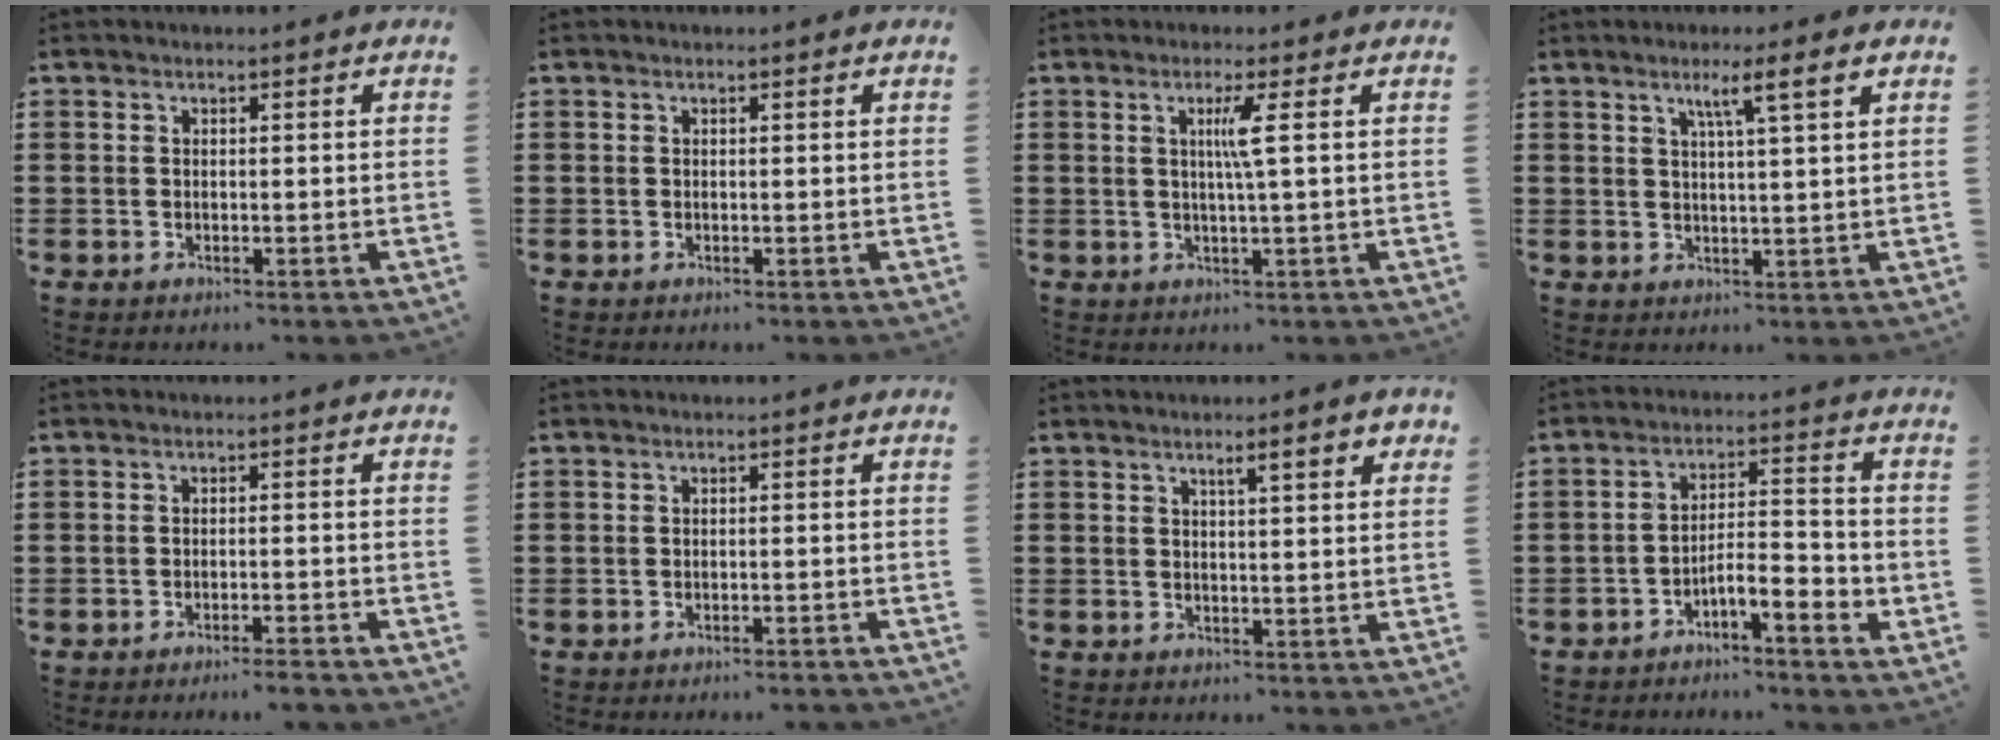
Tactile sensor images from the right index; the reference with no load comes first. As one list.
[{"total": 0.0}, {"total": 3.4, "force": [0.7, -0.8, 3.2], "torque": [-0.063, -0.008, 0.007]}, {"total": 4.1, "force": [2.0, -0.6, 3.5], "torque": [-0.065, -0.006, 0.027]}, {"total": 2.2, "force": [-2.0, -0.2, 0.8], "torque": [-0.014, -0.001, -0.040]}, {"total": 1.0, "force": [-1.0, -0.1, 0.2], "torque": [-0.006, 0.000, -0.019]}, {"total": 3.5, "force": [1.9, 0.4, 2.9], "torque": [-0.051, -0.001, 0.028]}, {"total": 4.7, "force": [-3.2, 0.9, 3.3], "torque": [-0.060, 0.006, -0.061]}]